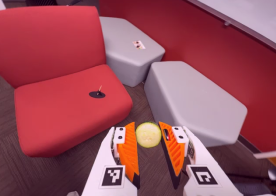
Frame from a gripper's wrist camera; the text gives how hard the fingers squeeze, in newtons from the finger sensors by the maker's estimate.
{"total": 8.8, "left": 9.0, "right": 8.5}